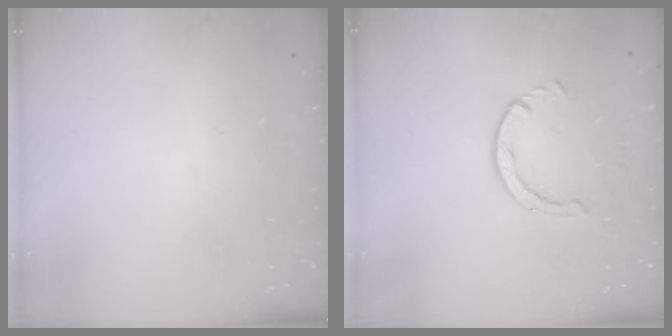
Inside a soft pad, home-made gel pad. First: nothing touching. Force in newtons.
{"total": 2.5, "press": 2.5, "slide": 0.3}